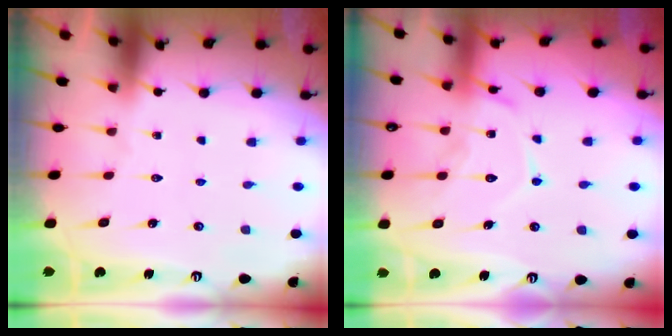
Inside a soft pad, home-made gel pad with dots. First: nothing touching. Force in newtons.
{"total": 14.1, "press": 14.0, "slide": 1.3}